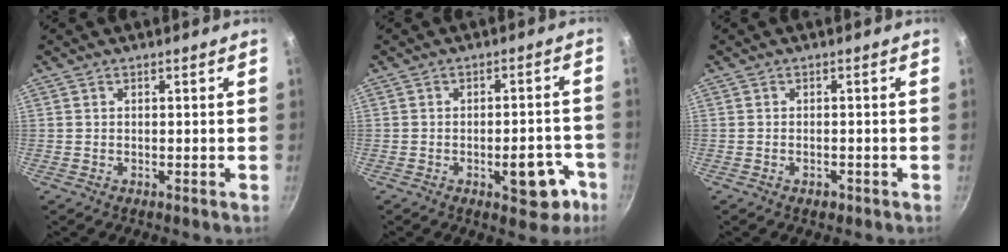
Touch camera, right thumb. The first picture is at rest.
{"total": 9.0, "force": [-3.9, 4.3, 6.9], "torque": [-0.048, 0.029, -0.043]}
{"total": 1.5, "force": [-0.8, 0.9, 0.9], "torque": [-0.015, 0.005, -0.009]}